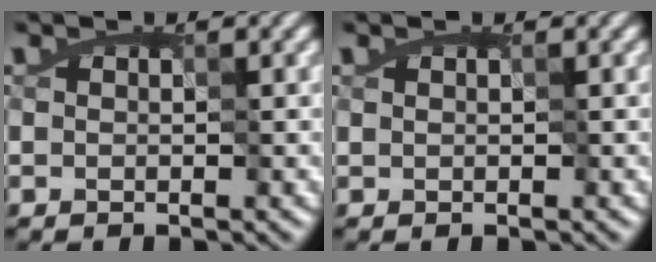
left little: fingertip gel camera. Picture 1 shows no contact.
{"total": 0.0}